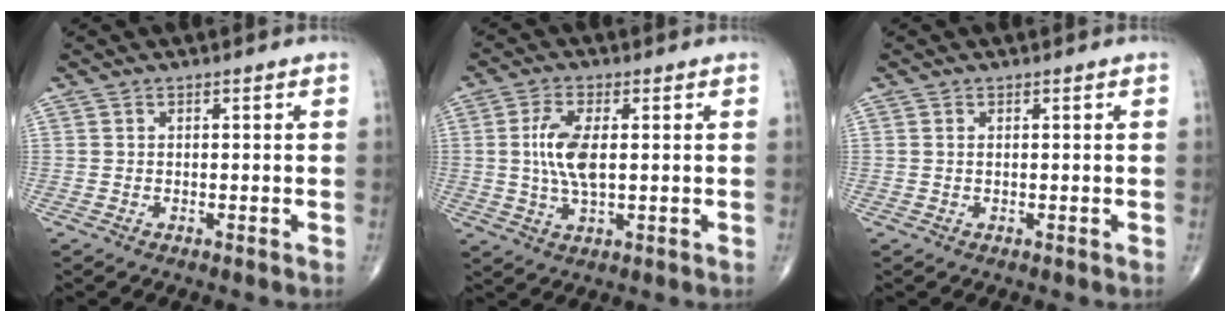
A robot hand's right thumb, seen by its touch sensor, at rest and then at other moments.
{"total": 5.2, "force": [0.7, 2.0, 4.8], "torque": [-0.105, -0.006, 0.015]}
{"total": 0.0}